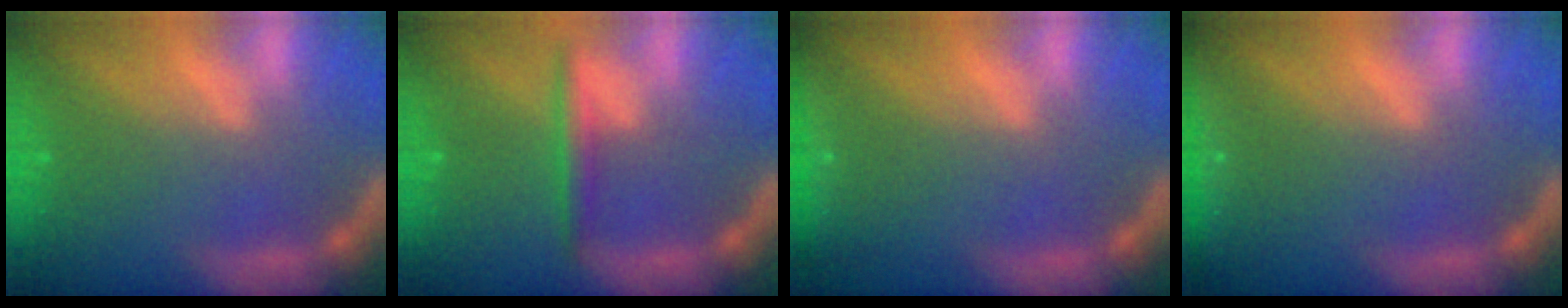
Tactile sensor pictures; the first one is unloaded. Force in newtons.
{"total": 2.5}
{"total": 2.4}
{"total": 3.5}